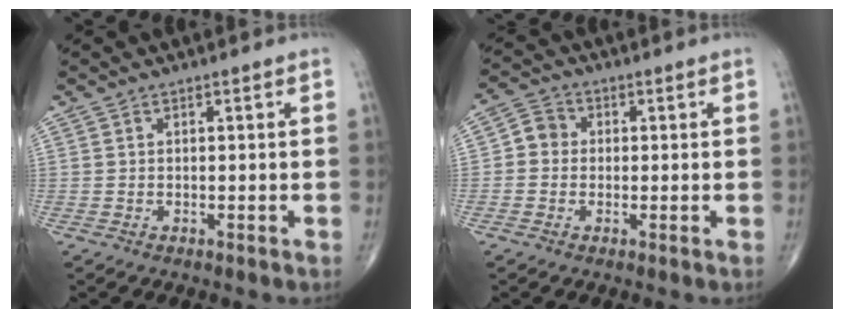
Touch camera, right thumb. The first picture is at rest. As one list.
[{"total": 4.0, "force": [-0.2, 3.6, 1.6], "torque": [-0.010, 0.010, -0.014]}]